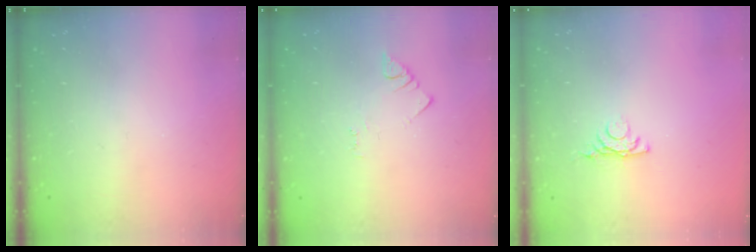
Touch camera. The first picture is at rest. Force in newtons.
{"total": 1.5, "press": 1.5, "slide": 0.3}
{"total": 4.3, "press": 4.2, "slide": 0.8}